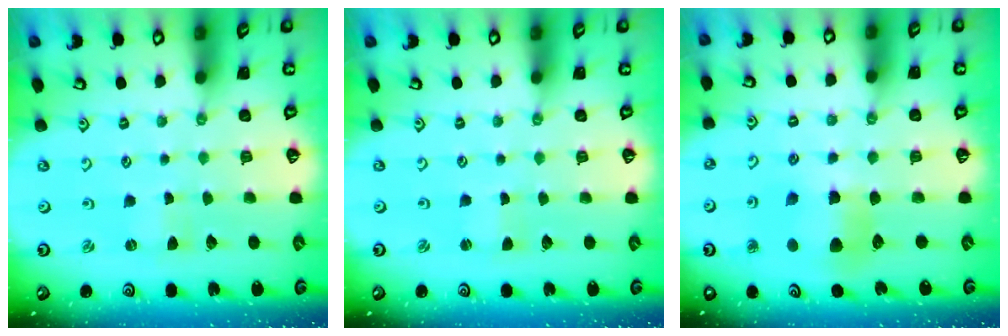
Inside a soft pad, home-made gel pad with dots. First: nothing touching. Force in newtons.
{"total": 0.0}
{"total": 8.5, "press": 8.4, "slide": 0.7}